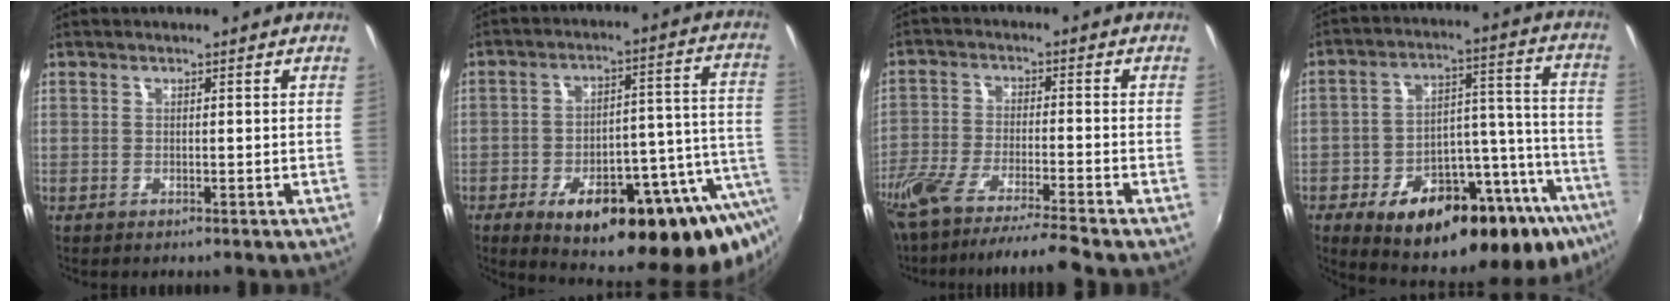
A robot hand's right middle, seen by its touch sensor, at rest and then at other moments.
{"total": 26.2, "force": [-13.4, 9.1, 20.6], "torque": [-0.276, -0.004, -0.169]}
{"total": 12.6, "force": [-10.8, -0.6, 6.3], "torque": [-0.135, -0.034, -0.193]}
{"total": 28.5, "force": [-18.3, 11.7, 18.4], "torque": [-0.263, 0.019, -0.245]}